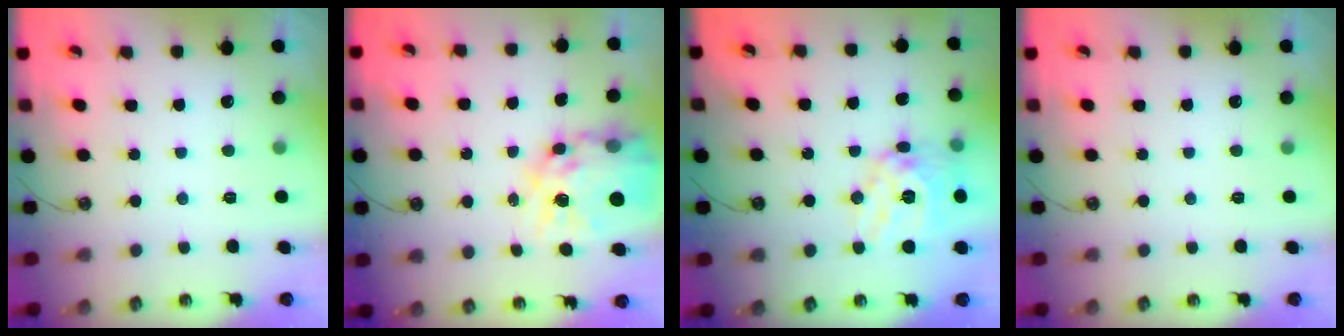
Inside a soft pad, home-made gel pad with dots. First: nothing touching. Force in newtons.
{"total": 18.6, "press": 18.6, "slide": 1.8}
{"total": 15.6, "press": 15.5, "slide": 1.4}
{"total": 0.0}